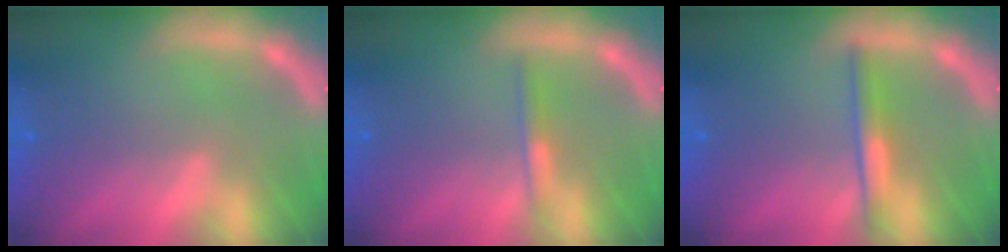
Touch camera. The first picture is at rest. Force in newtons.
{"total": 1.4}
{"total": 2.5}